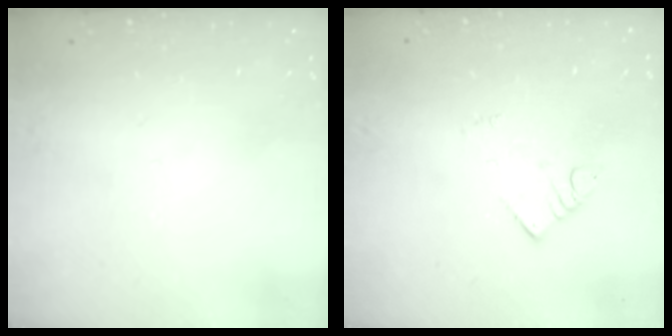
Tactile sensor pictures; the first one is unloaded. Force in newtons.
{"total": 2.7, "press": 2.7, "slide": 0.1}